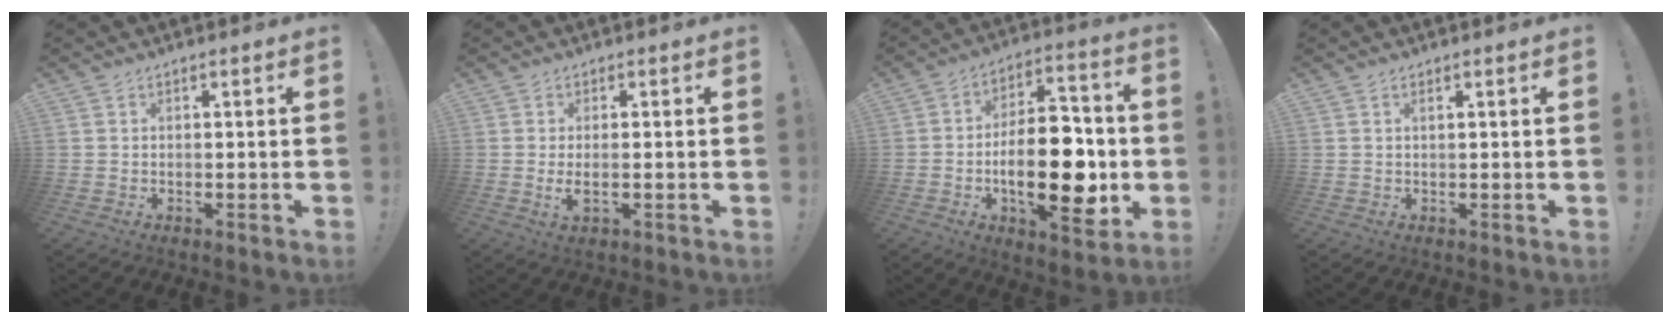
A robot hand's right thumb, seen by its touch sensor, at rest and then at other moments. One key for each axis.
{"total": 3.5, "fx": -0.6, "fy": 0.7, "fz": 3.4, "tx": -0.062, "ty": -0.008, "tz": -0.009}
{"total": 21.7, "fx": -4.0, "fy": 10.0, "fz": 18.8, "tx": -0.304, "ty": 0.015, "tz": -0.061}
{"total": 0.7, "fx": 0.3, "fy": 0.1, "fz": 0.7, "tx": -0.012, "ty": 0.001, "tz": 0.005}